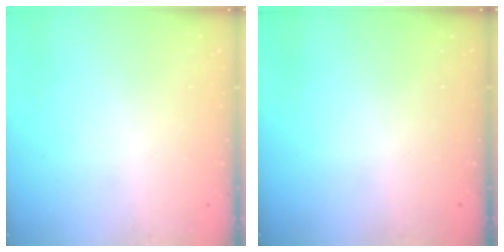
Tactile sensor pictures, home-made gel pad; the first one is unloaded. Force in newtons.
{"total": 0.0}